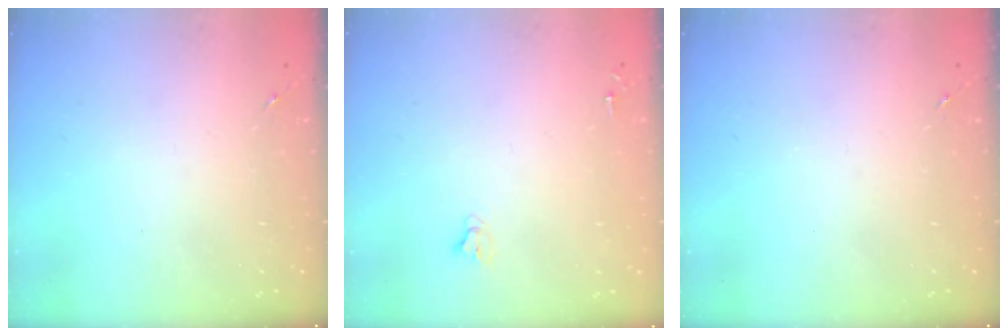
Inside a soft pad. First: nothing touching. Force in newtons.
{"total": 2.7, "press": 2.7, "slide": 0.2}
{"total": 0.0}